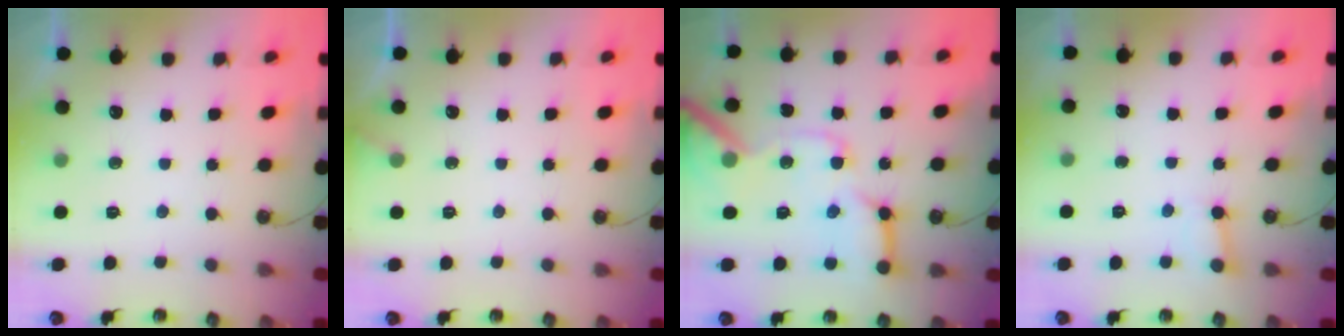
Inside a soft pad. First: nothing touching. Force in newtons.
{"total": 2.6, "press": 2.6, "slide": 0.3}
{"total": 18.6, "press": 18.5, "slide": 2.3}
{"total": 3.0, "press": 3.0, "slide": 0.1}